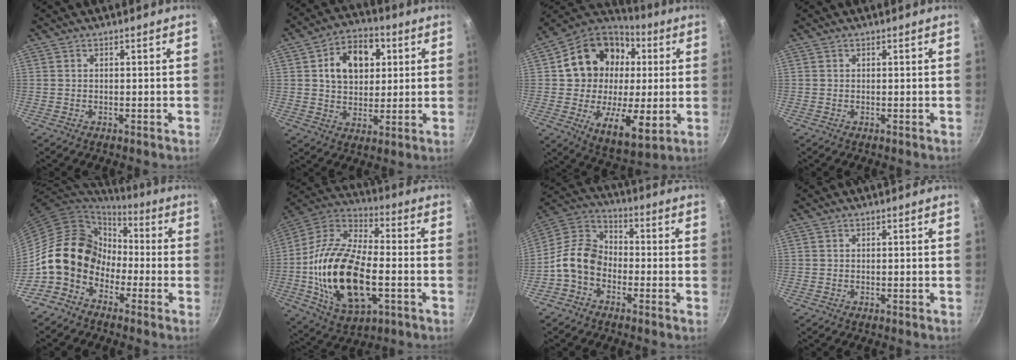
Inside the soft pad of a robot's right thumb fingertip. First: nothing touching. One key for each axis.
{"total": 12.9, "fx": 3.4, "fy": 9.4, "fz": 8.3, "tx": -0.094, "ty": 0.004, "tz": 0.048}
{"total": 23.5, "fx": 2.8, "fy": 17.7, "fz": 15.2, "tx": -0.210, "ty": 0.006, "tz": 0.046}
{"total": 0.0}
{"total": 13.6, "fx": -3.9, "fy": 10.9, "fz": 7.1, "tx": -0.078, "ty": 0.046, "tz": -0.084}
{"total": 24.1, "fx": -4.3, "fy": 12.6, "fz": 20.1, "tx": -0.380, "ty": 0.026, "tz": -0.081}
{"total": 10.1, "fx": -3.4, "fy": 7.4, "fz": 5.9, "tx": -0.086, "ty": 0.045, "tz": -0.092}
{"total": 0.0}